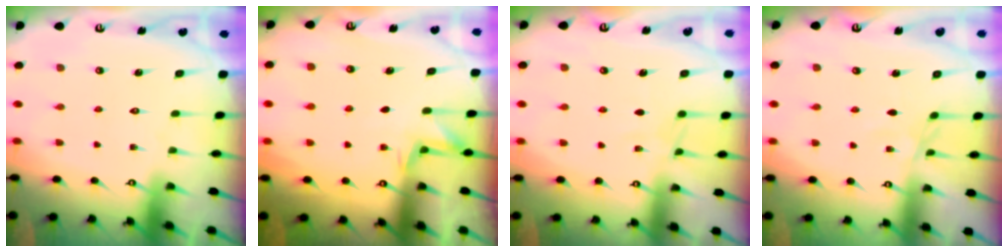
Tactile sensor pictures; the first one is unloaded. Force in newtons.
{"total": 3.9, "press": 3.9, "slide": 0.4}
{"total": 5.3, "press": 5.2, "slide": 0.5}
{"total": 3.7, "press": 3.7, "slide": 0.1}